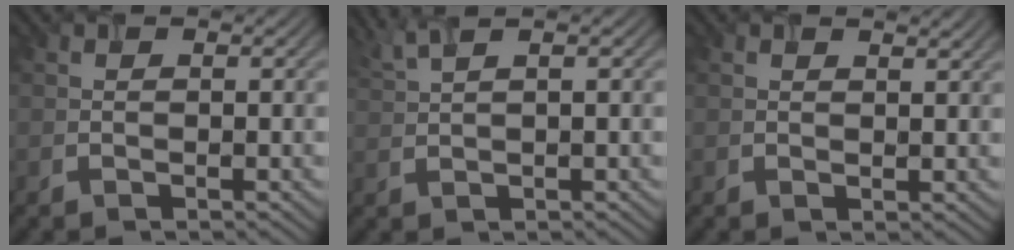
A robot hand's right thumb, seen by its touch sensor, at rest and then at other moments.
{"total": 2.9, "force": [1.9, 0.1, 2.2], "torque": [-0.037, 0.019, 0.035]}
{"total": 1.1, "force": [0.9, 0.3, 0.6], "torque": [-0.006, -0.001, 0.020]}